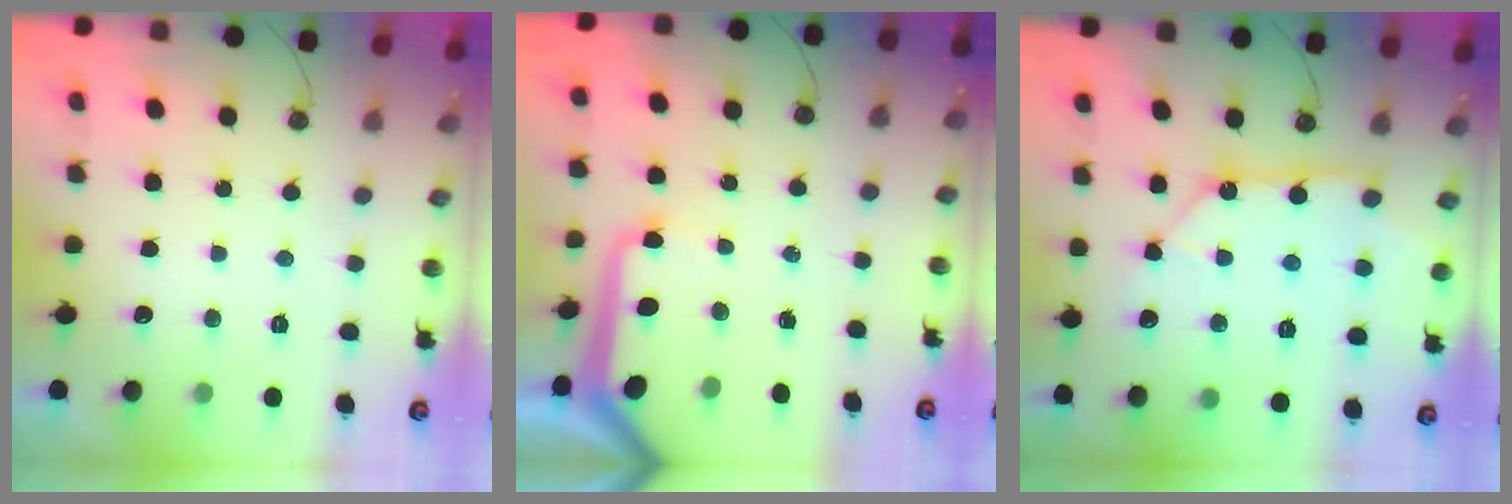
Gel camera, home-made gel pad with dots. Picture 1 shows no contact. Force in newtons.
{"total": 12.6, "press": 12.5, "slide": 1.6}
{"total": 11.4, "press": 11.3, "slide": 1.4}